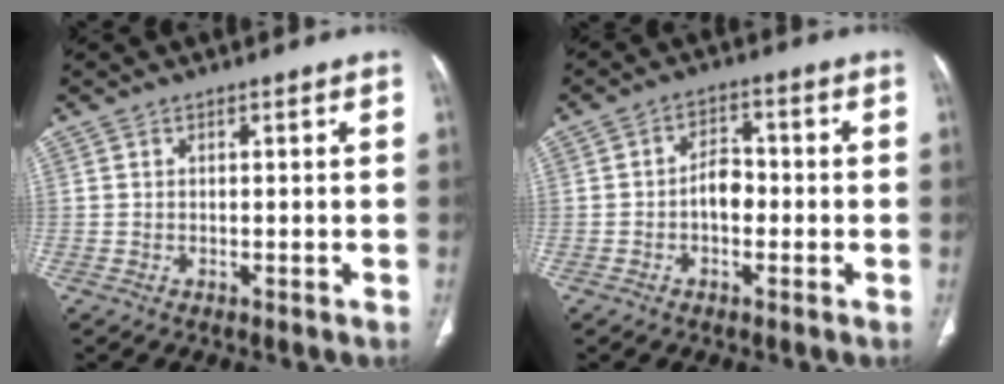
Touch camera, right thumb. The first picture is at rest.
{"total": 4.7, "force": [-1.0, 3.1, 3.4], "torque": [-0.039, 0.021, -0.024]}